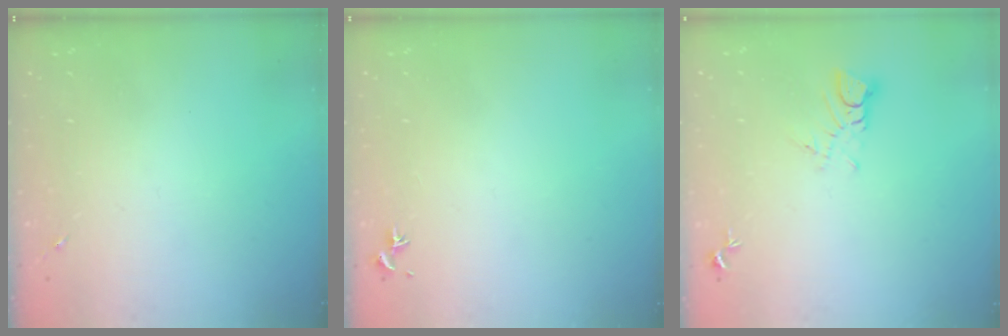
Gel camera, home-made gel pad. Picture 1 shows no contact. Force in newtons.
{"total": 0.7, "press": 0.5, "slide": 0.4}
{"total": 4.4, "press": 4.4, "slide": 0.3}